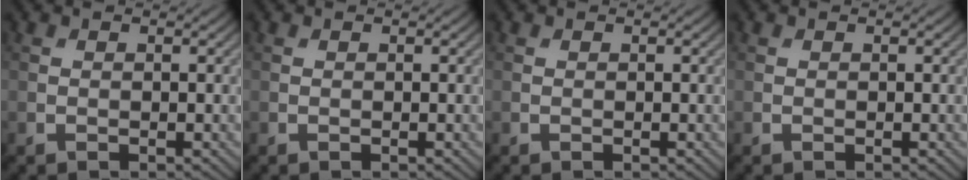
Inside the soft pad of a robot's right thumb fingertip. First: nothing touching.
{"total": 0.0}
{"total": 0.0}
{"total": 0.0}